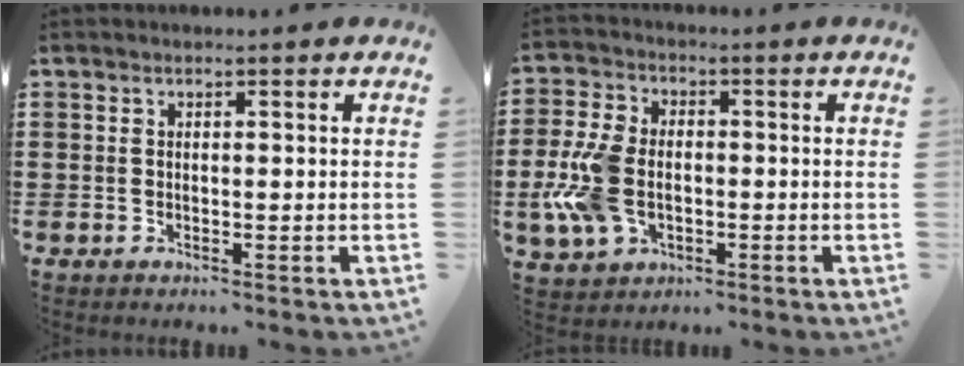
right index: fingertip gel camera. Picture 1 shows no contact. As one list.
[{"total": 9.1, "force": [-1.9, 5.8, 6.7], "torque": [-0.171, -0.001, -0.038]}]